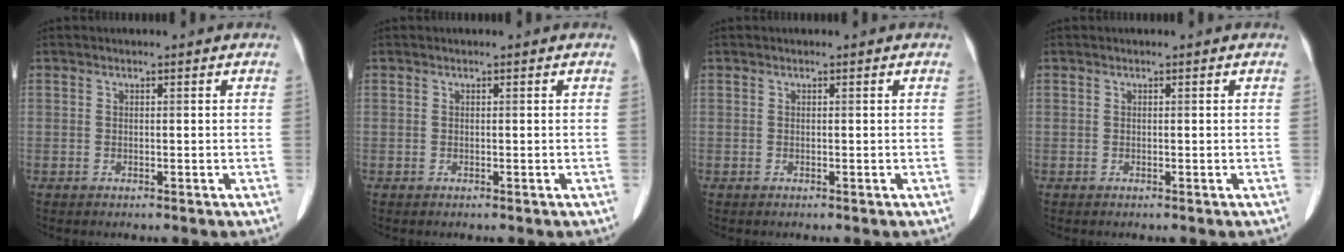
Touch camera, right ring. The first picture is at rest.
{"total": 0.0}
{"total": 0.0}
{"total": 0.0}